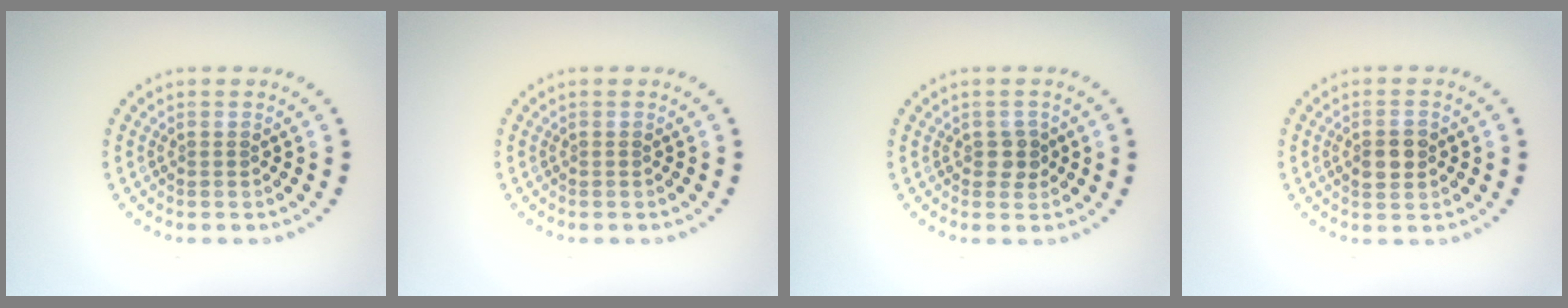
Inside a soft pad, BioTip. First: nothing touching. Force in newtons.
{"total": 0.0}
{"total": 1.4, "press": 1.3, "slide": 0.4}
{"total": 2.8, "press": 2.8, "slide": 0.0}